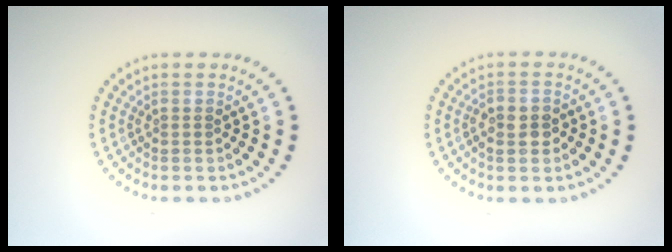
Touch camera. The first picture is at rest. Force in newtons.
{"total": 2.3, "press": 2.2, "slide": 0.6}